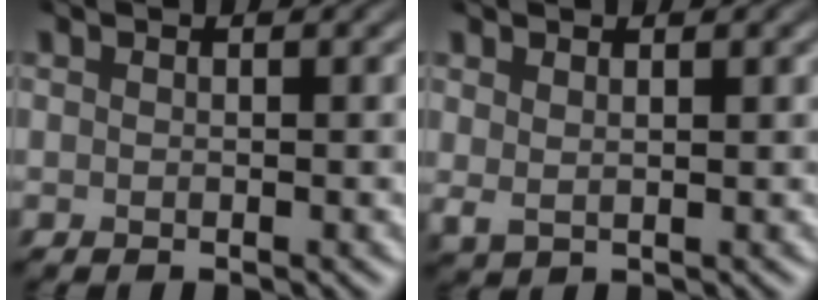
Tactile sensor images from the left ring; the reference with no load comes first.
{"total": 1.3, "force": [0.9, 0.5, 0.9], "torque": [-0.014, -0.003, 0.020]}